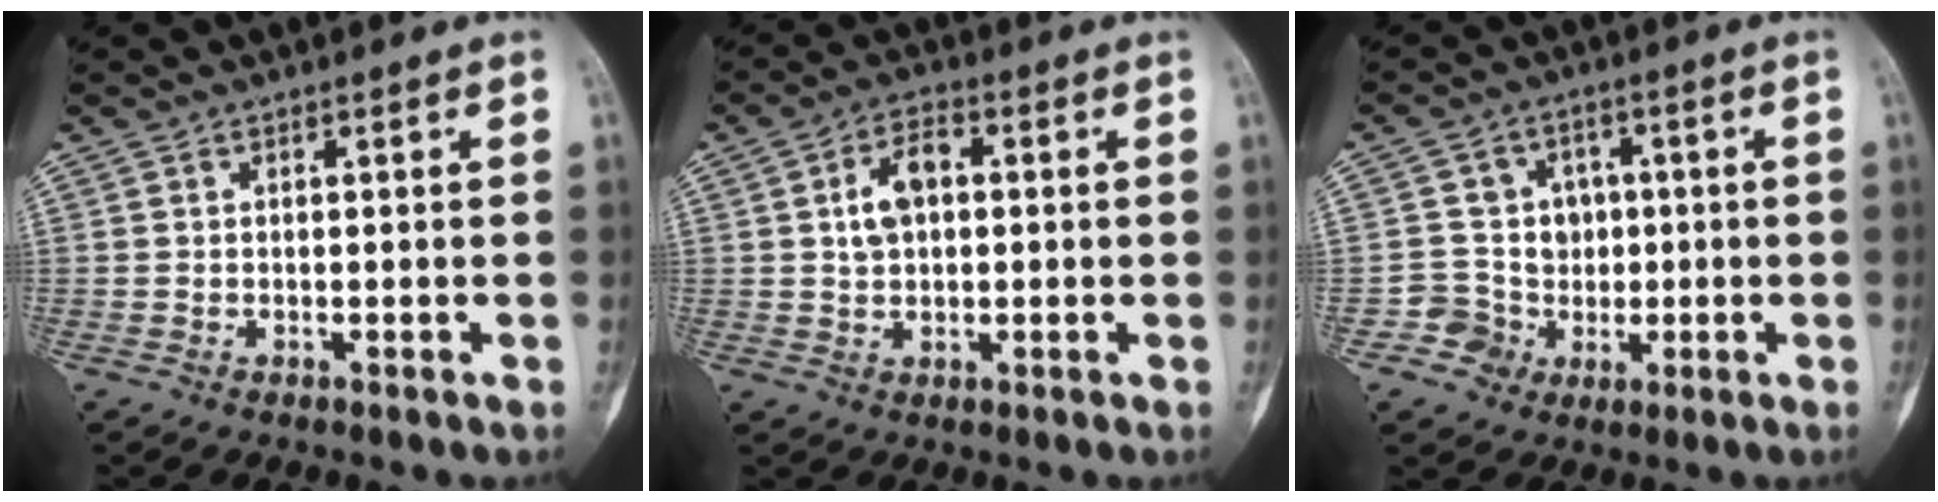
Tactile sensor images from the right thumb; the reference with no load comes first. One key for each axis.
{"total": 6.9, "fx": 1.0, "fy": 4.3, "fz": 5.2, "tx": -0.084, "ty": 0.014, "tz": 0.014}
{"total": 7.6, "fx": -0.6, "fy": 7.6, "fz": 0.5, "tx": 0.046, "ty": 0.023, "tz": -0.007}